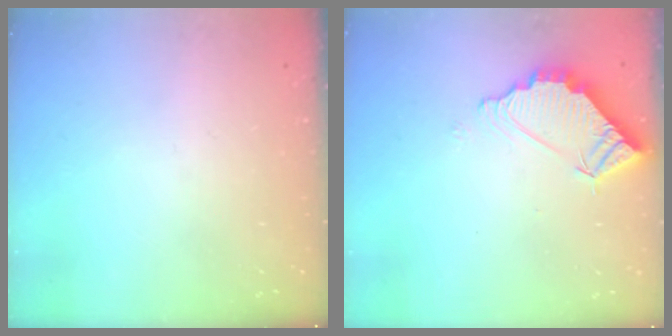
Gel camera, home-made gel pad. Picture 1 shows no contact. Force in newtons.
{"total": 6.2, "press": 6.2, "slide": 0.3}